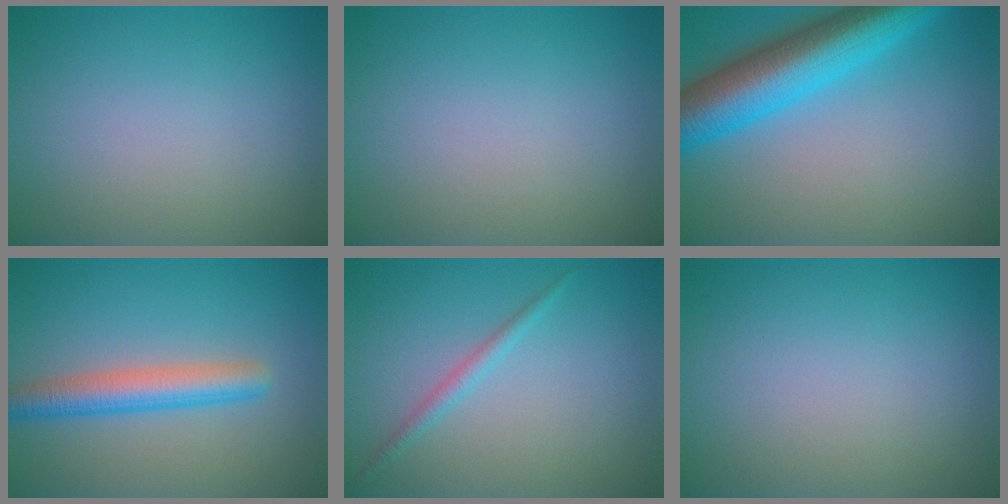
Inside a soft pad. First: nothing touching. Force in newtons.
{"total": 0.0}
{"total": 9.6, "press": 9.6, "slide": 0.3}
{"total": 4.1, "press": 4.1, "slide": 0.1}
{"total": 1.3, "press": 1.3, "slide": 0.0}
{"total": 0.0}